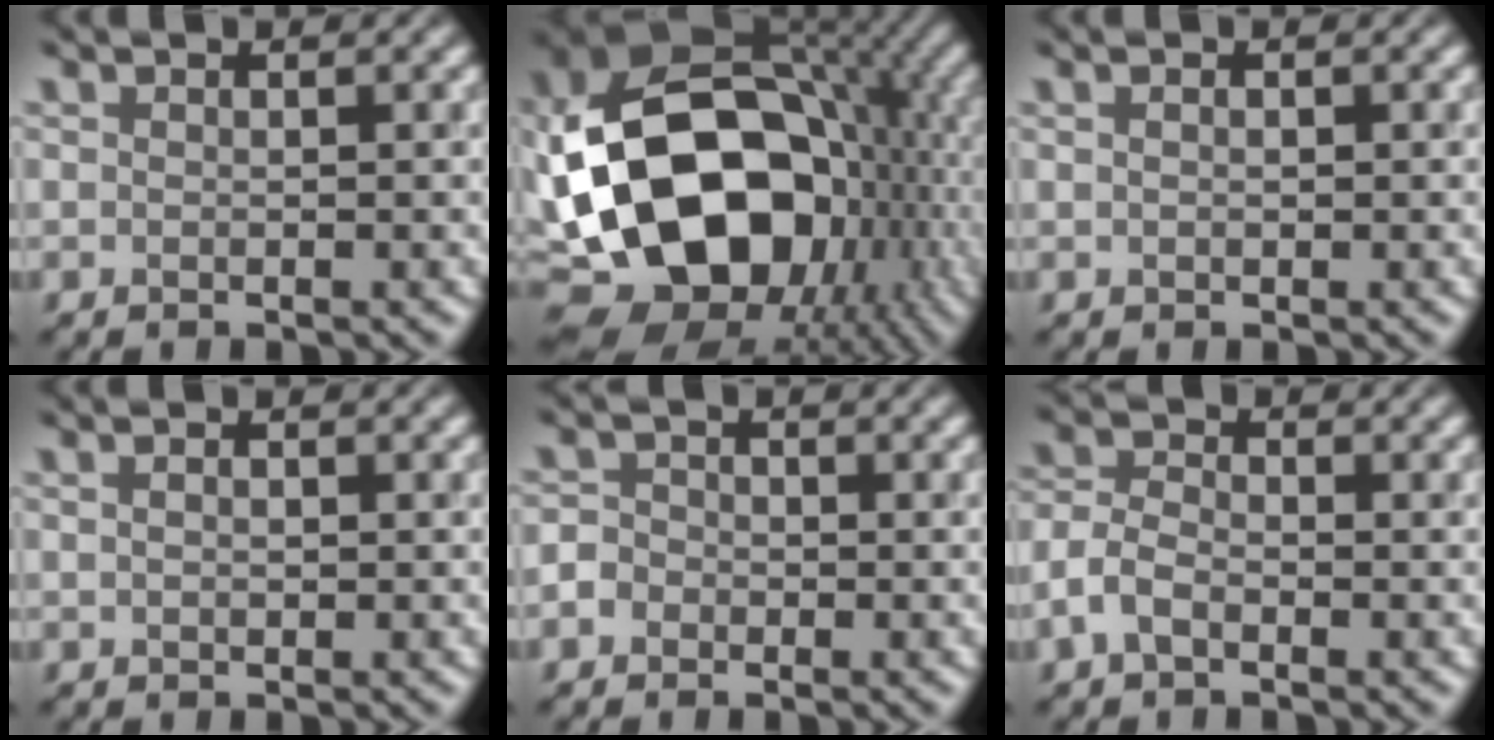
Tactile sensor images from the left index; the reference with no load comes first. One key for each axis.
{"total": 19.3, "fx": -2.6, "fy": 13.5, "fz": 13.6, "tx": -0.261, "ty": -0.001, "tz": -0.042}
{"total": 0.7, "fx": 0.3, "fy": 0.5, "fz": 0.5, "tx": -0.008, "ty": 0.001, "tz": 0.005}
{"total": 1.1, "fx": 0.4, "fy": 0.7, "fz": 0.7, "tx": -0.010, "ty": 0.003, "tz": 0.005}
{"total": 2.1, "fx": -0.8, "fy": 1.8, "fz": 0.7, "tx": 0.000, "ty": 0.009, "tz": -0.023}
{"total": 2.8, "fx": -1.4, "fy": 1.6, "fz": 1.8, "tx": -0.037, "ty": 0.006, "tz": -0.041}